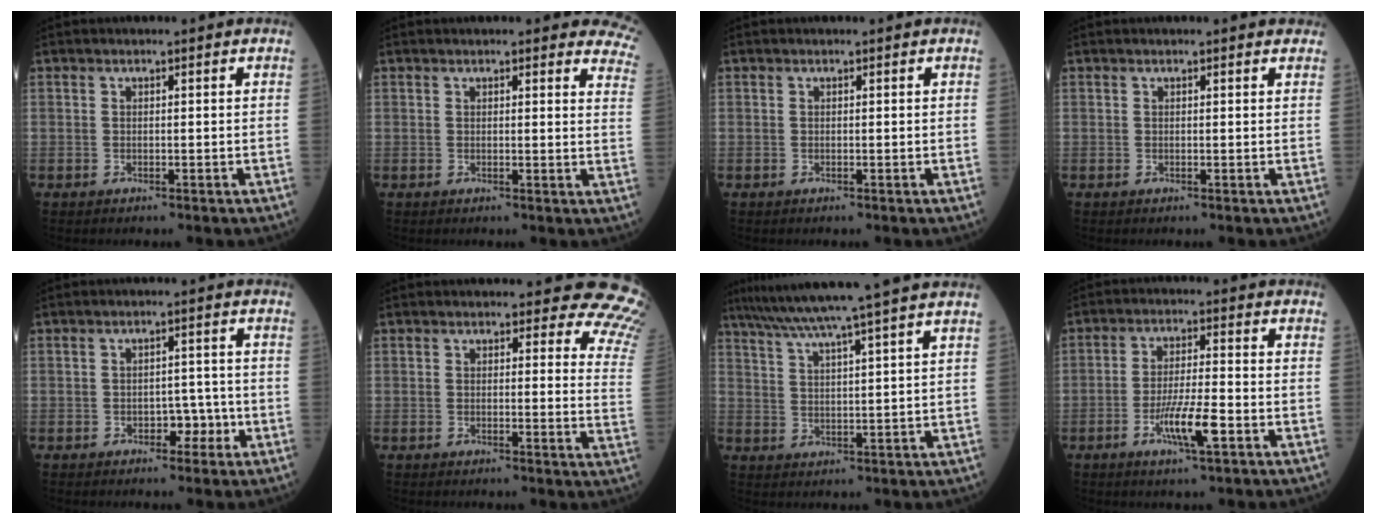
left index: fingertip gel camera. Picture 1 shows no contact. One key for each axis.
{"total": 10.9, "fx": 9.9, "fy": 2.5, "fz": 3.9, "tx": -0.006, "ty": -0.025, "tz": 0.074}
{"total": 0.0}
{"total": 2.7, "fx": 2.5, "fy": 0.7, "fz": 0.7, "tx": -0.008, "ty": 0.013, "tz": 0.013}
{"total": 3.4, "fx": -1.6, "fy": 2.1, "fz": 2.2, "tx": -0.024, "ty": 0.010, "tz": -0.021}
{"total": 11.4, "fx": 10.5, "fy": 3.2, "fz": 3.1, "tx": 0.011, "ty": -0.066, "tz": 0.067}
{"total": 14.5, "fx": 12.2, "fy": -2.3, "fz": 7.5, "tx": -0.128, "ty": -0.001, "tz": 0.171}
{"total": 7.0, "fx": -3.1, "fy": 0.6, "fz": 6.3, "tx": -0.122, "ty": -0.007, "tz": -0.057}